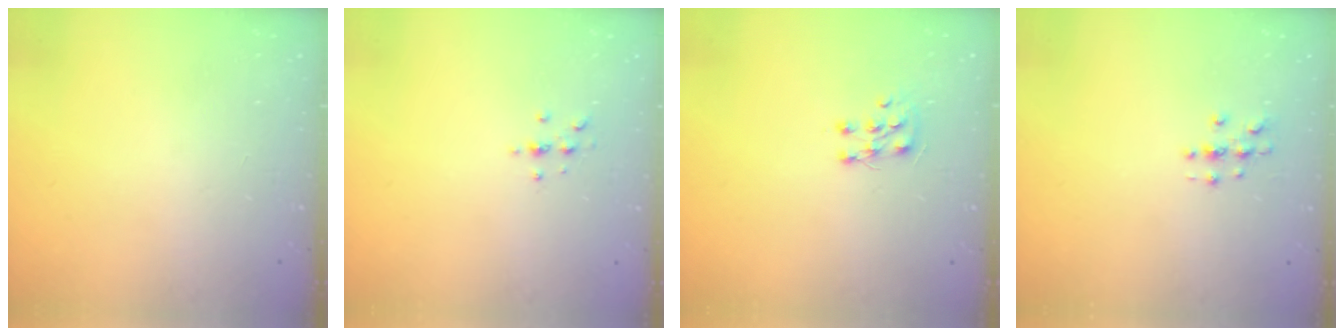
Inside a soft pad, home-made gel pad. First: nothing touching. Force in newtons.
{"total": 3.0, "press": 3.0, "slide": 0.3}
{"total": 6.8, "press": 6.7, "slide": 0.6}
{"total": 2.7, "press": 2.7, "slide": 0.3}